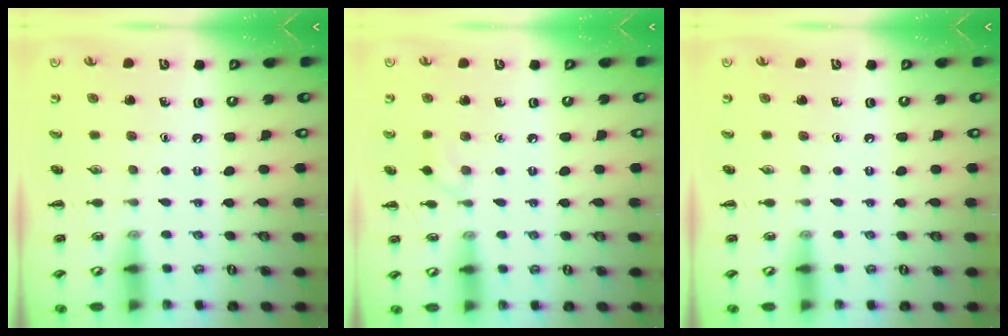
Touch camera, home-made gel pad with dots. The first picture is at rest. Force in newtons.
{"total": 5.0, "press": 4.6, "slide": 1.8}
{"total": 0.0}